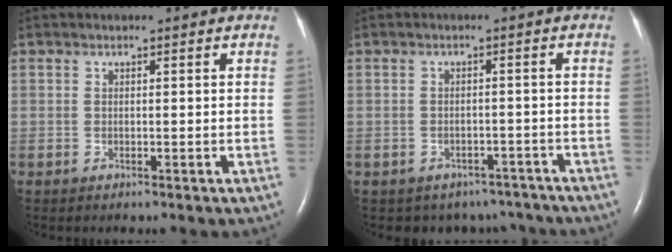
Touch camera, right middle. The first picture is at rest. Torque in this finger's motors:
{"motor_torque": [0.14, -0.17, 0.07, 0.01]}